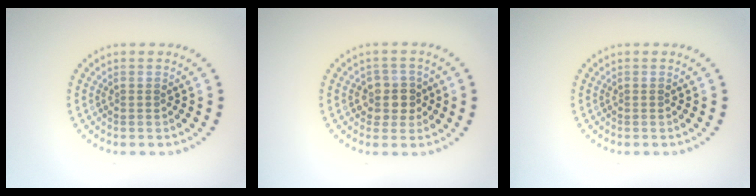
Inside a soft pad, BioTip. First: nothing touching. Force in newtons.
{"total": 2.7, "press": 2.4, "slide": 1.2}
{"total": 0.0}